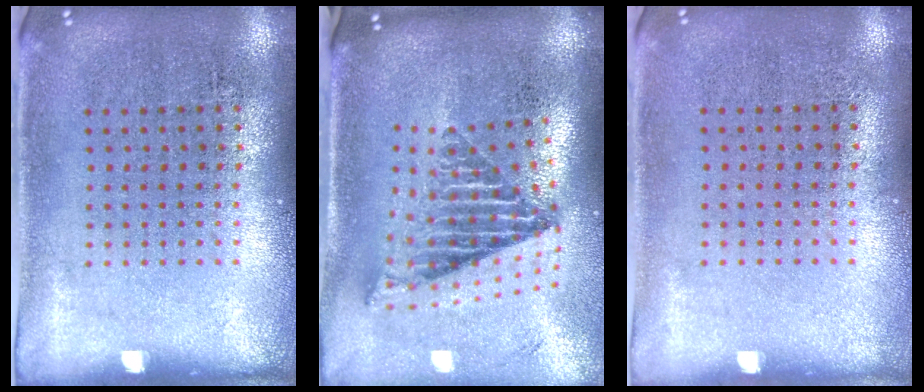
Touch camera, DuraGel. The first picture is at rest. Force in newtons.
{"total": 2.7, "press": 1.7, "slide": 2.1}
{"total": 0.0}